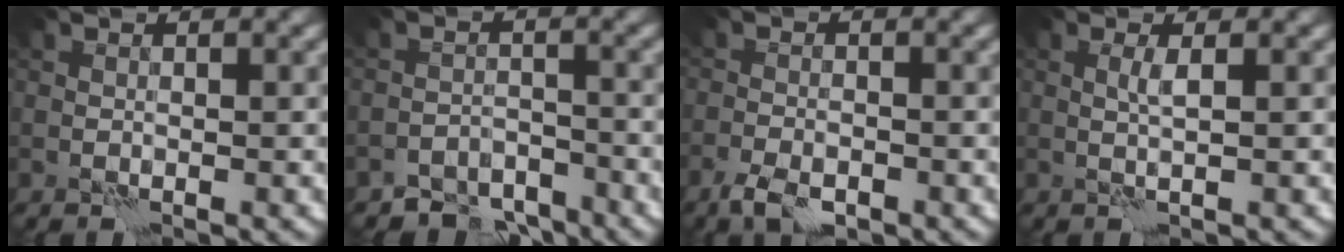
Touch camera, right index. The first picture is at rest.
{"total": 4.4, "force": [-4.0, 1.8, 0.6], "torque": [0.004, -0.005, -0.072]}
{"total": 3.0, "force": [-2.2, 1.2, 1.7], "torque": [-0.031, -0.002, -0.045]}
{"total": 1.1, "force": [0.3, -0.3, 1.0], "torque": [-0.025, 0.003, 0.005]}